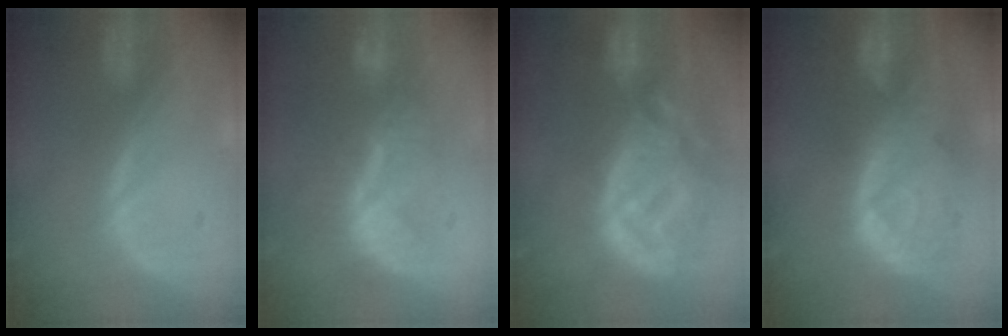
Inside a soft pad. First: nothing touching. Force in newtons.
{"total": 7.8, "press": 7.5, "slide": 2.0}
{"total": 12.8, "press": 11.3, "slide": 6.0}
{"total": 11.0, "press": 9.7, "slide": 5.2}